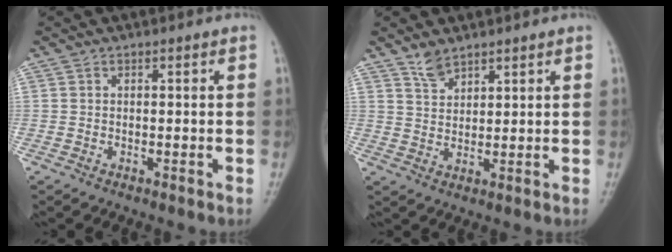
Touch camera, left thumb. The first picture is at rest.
{"total": 3.7, "force": [3.0, 1.5, 1.4], "torque": [-0.016, -0.019, 0.061]}